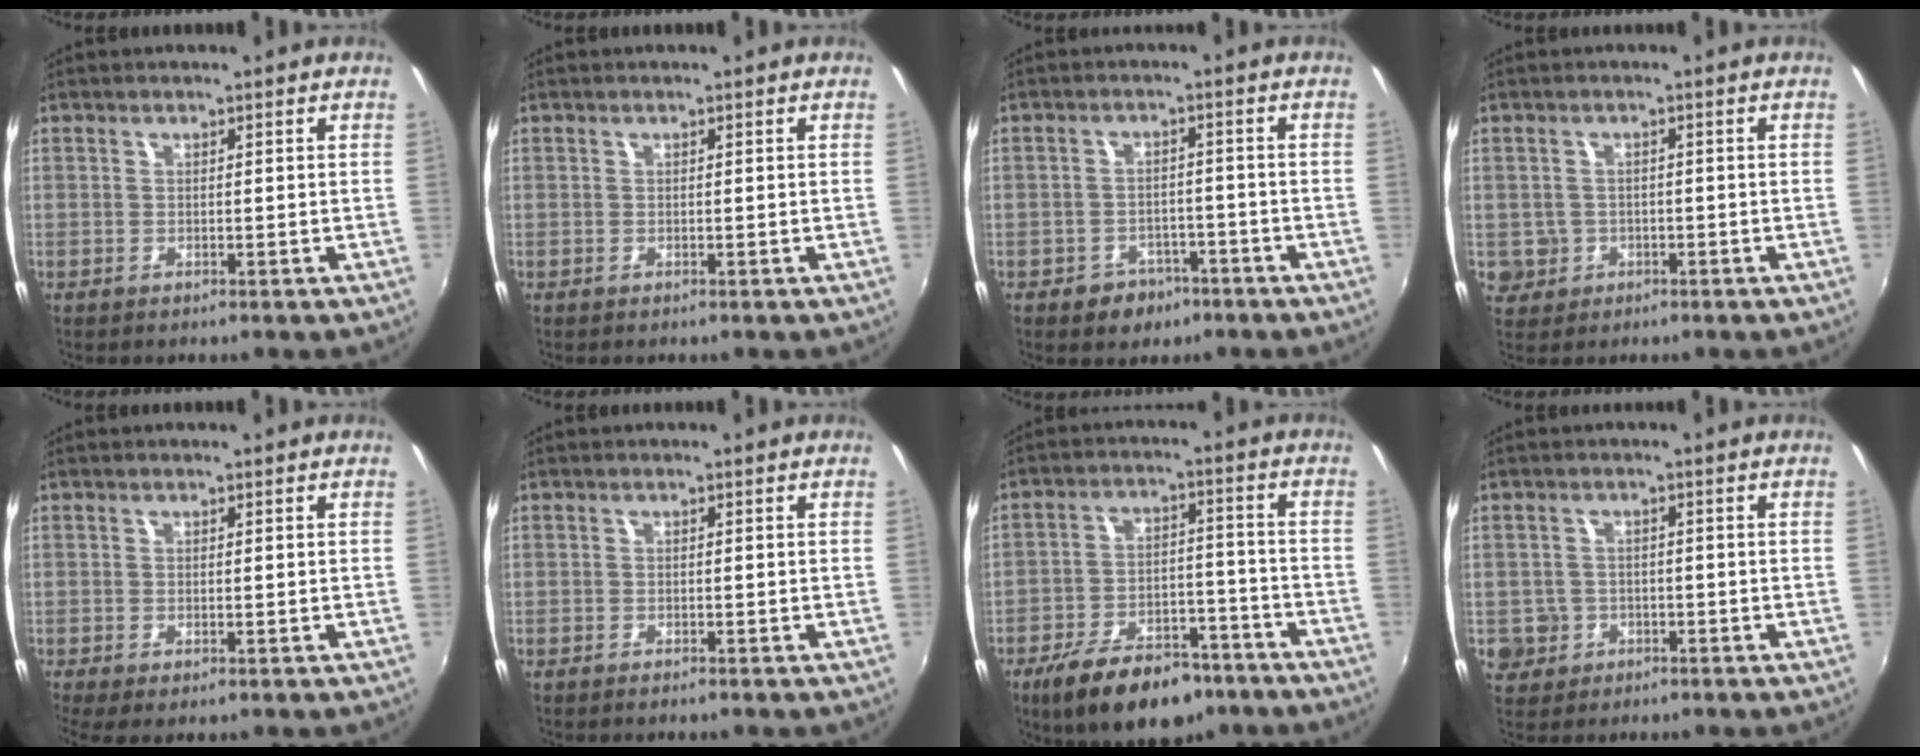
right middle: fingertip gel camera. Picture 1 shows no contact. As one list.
[{"total": 0.0}, {"total": 5.0, "force": [-3.2, 3.7, 1.2], "torque": [-0.038, 0.009, -0.036]}, {"total": 4.8, "force": [-1.0, 4.5, 1.1], "torque": [-0.034, 0.001, -0.006]}, {"total": 2.5, "force": [-0.6, 0.2, 2.4], "torque": [-0.045, -0.010, -0.009]}, {"total": 0.6, "force": [-0.5, 0.1, 0.2], "torque": [-0.004, -0.003, -0.012]}, {"total": 15.8, "force": [-11.3, 7.1, 8.5], "torque": [-0.165, -0.004, -0.168]}, {"total": 5.4, "force": [-1.5, 5.1, 1.2], "torque": [-0.040, 0.007, -0.017]}]